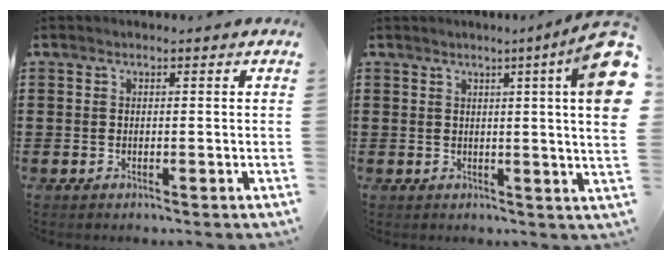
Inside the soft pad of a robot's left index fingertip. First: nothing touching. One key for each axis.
{"total": 9.3, "fx": 3.3, "fy": -0.2, "fz": 8.7, "tx": -0.130, "ty": -0.026, "tz": 0.051}